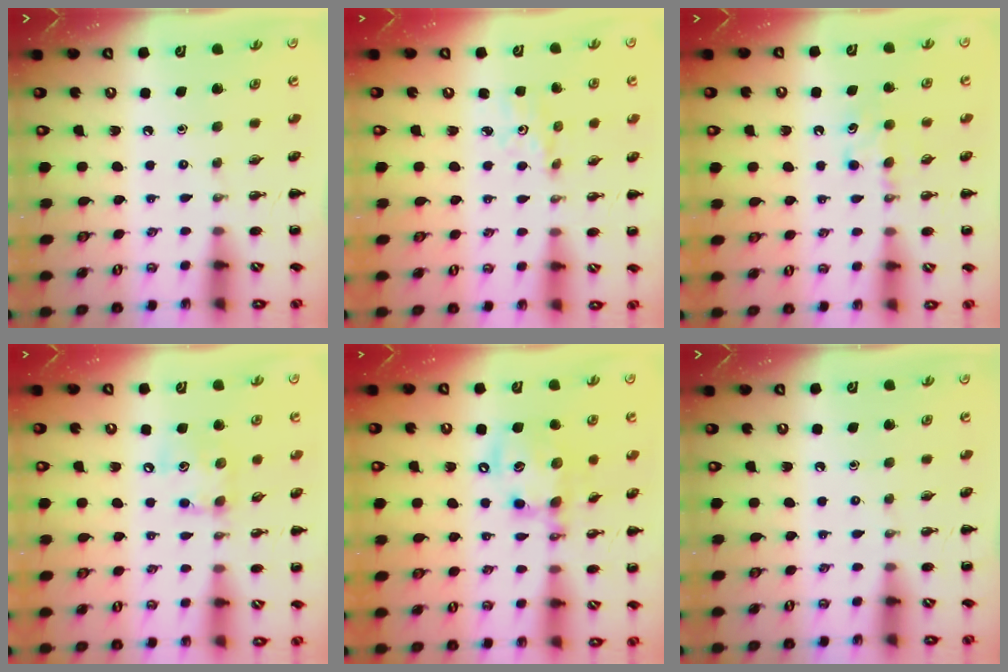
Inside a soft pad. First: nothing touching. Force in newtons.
{"total": 3.0, "press": 2.9, "slide": 0.9}
{"total": 6.4, "press": 6.2, "slide": 1.6}
{"total": 8.7, "press": 8.7, "slide": 0.9}
{"total": 14.7, "press": 14.3, "slide": 3.2}
{"total": 0.0}